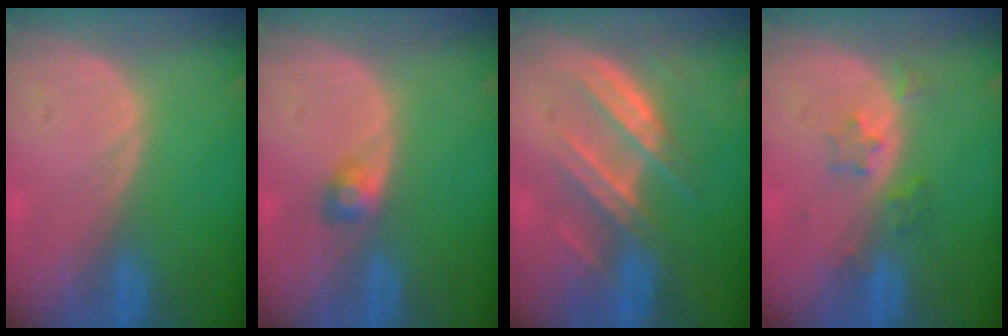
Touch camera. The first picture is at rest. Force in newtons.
{"total": 2.1, "press": 2.1, "slide": 0.2}
{"total": 7.4, "press": 7.2, "slide": 1.9}
{"total": 3.5, "press": 3.2, "slide": 1.3}